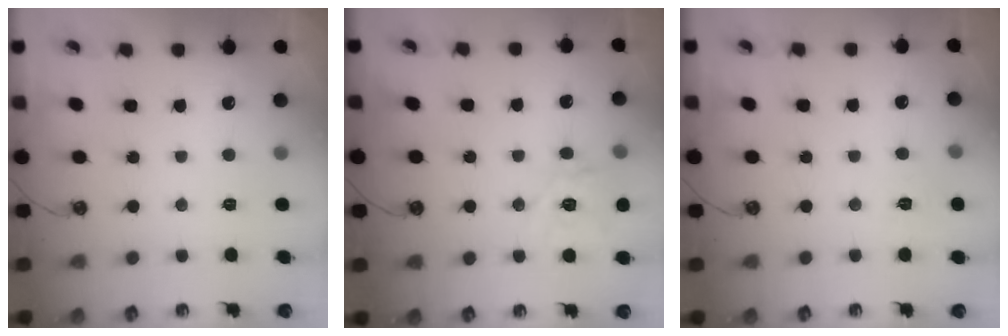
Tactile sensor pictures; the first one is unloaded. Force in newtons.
{"total": 12.7, "press": 12.6, "slide": 1.5}
{"total": 6.3, "press": 6.3, "slide": 0.6}